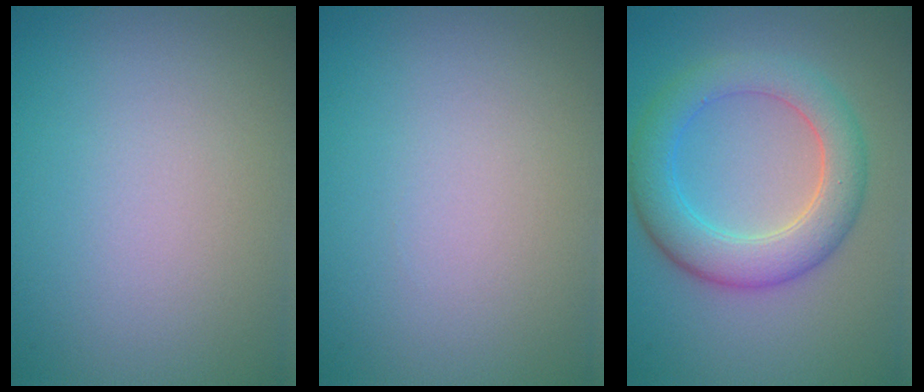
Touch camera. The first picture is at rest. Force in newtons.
{"total": 0.0}
{"total": 5.8, "press": 5.8, "slide": 0.4}